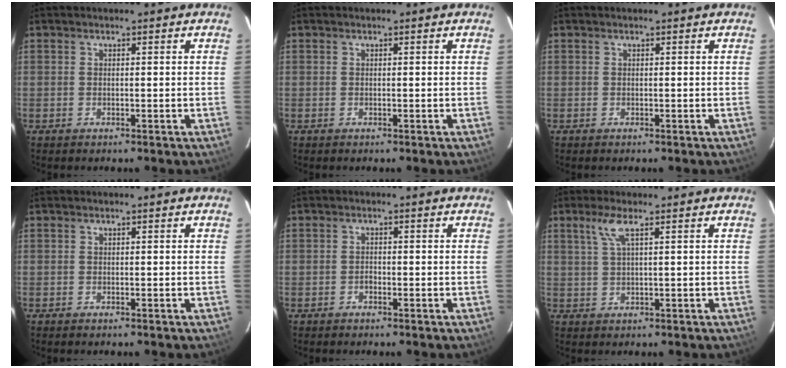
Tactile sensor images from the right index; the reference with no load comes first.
{"total": 0.0}
{"total": 0.0}
{"total": 0.0}
{"total": 0.9, "force": [-0.6, 0.6, 0.1], "torque": [-0.001, 0.005, -0.011]}
{"total": 3.2, "force": [1.6, -0.1, 2.8], "torque": [-0.061, 0.002, 0.036]}